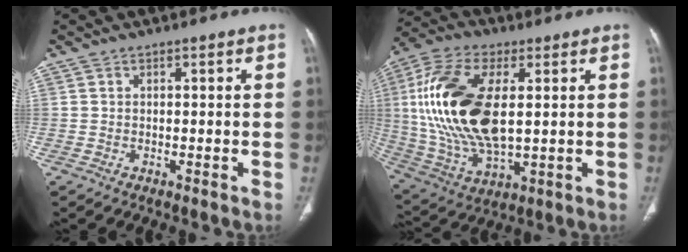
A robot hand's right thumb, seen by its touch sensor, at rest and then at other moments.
{"total": 22.5, "force": [2.9, 11.3, 19.3], "torque": [-0.405, -0.010, 0.057]}